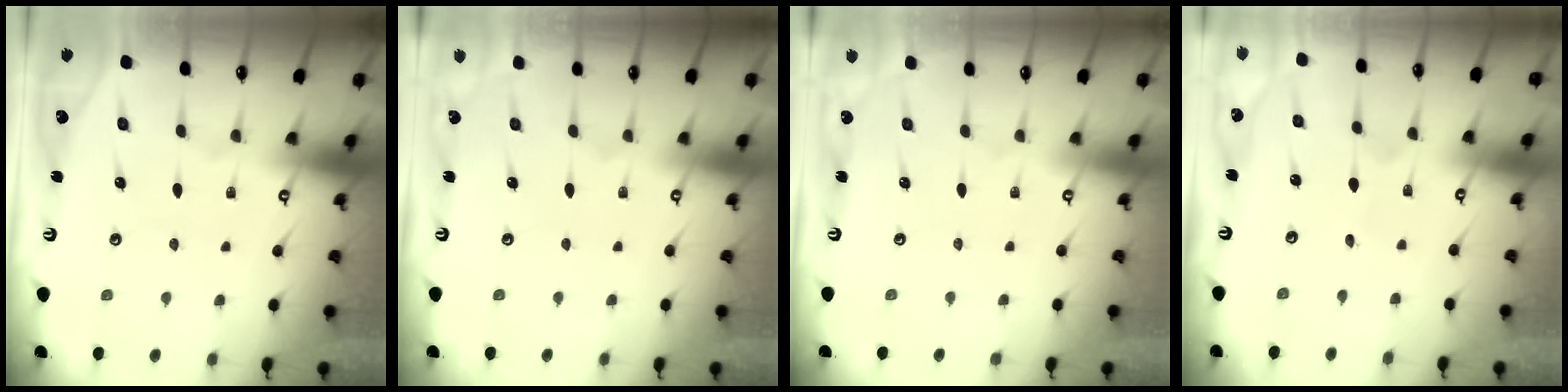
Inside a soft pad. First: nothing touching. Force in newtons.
{"total": 0.0}
{"total": 0.0}
{"total": 0.6, "press": 0.6, "slide": 0.0}